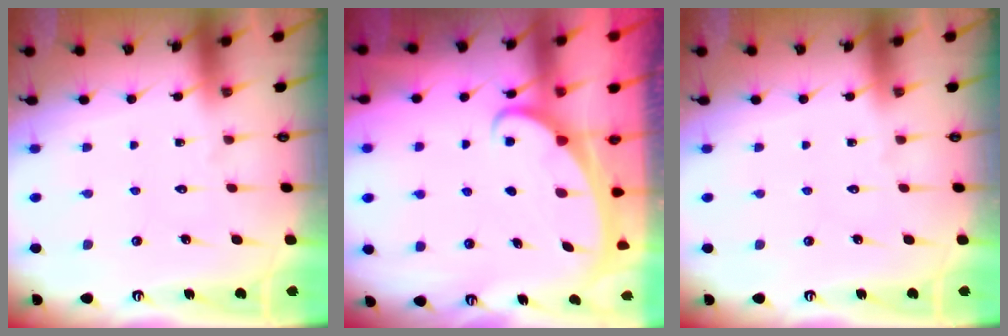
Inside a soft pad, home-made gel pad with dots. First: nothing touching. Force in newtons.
{"total": 2.4, "press": 2.4, "slide": 0.3}
{"total": 0.0}